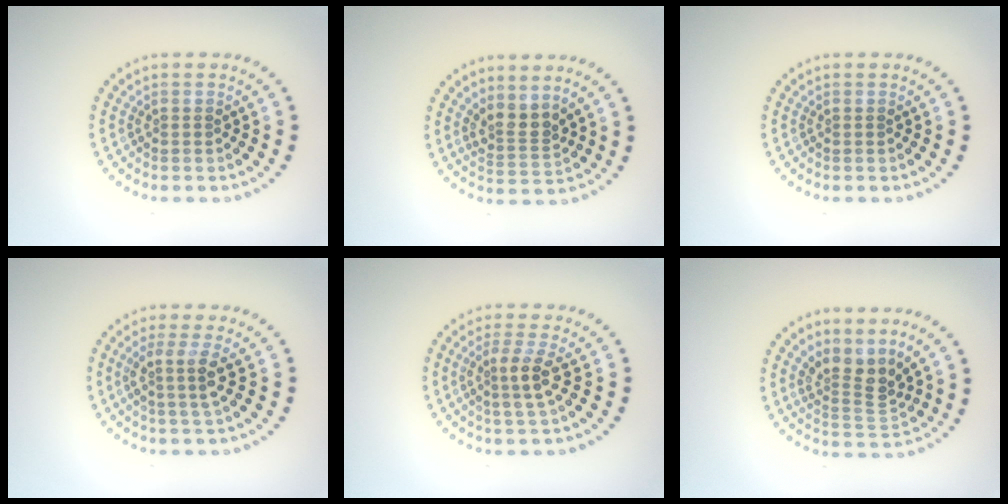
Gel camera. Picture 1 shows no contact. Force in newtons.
{"total": 2.6, "press": 1.9, "slide": 1.9}
{"total": 0.0}
{"total": 2.6, "press": 2.1, "slide": 1.6}
{"total": 2.7, "press": 2.4, "slide": 1.2}
{"total": 3.4, "press": 2.3, "slide": 2.4}